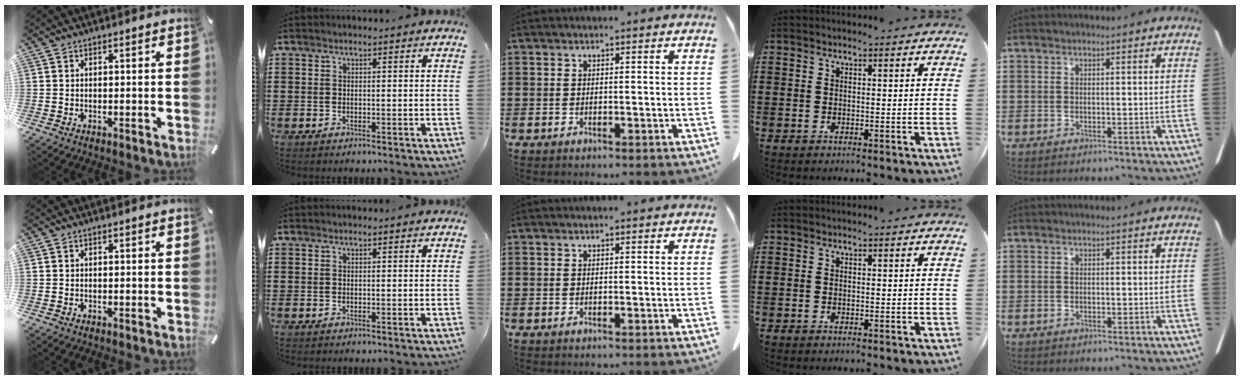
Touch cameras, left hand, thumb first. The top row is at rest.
{}